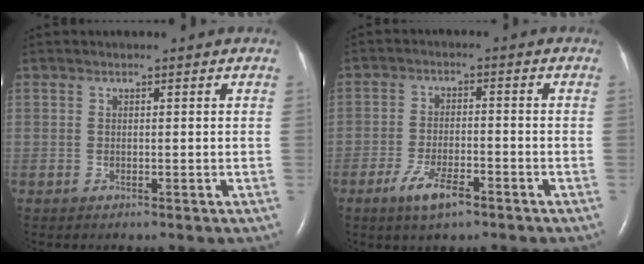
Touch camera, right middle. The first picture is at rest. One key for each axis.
{"total": 5.6, "fx": -3.5, "fy": 1.4, "fz": 4.1, "tx": -0.087, "ty": -0.006, "tz": -0.061}